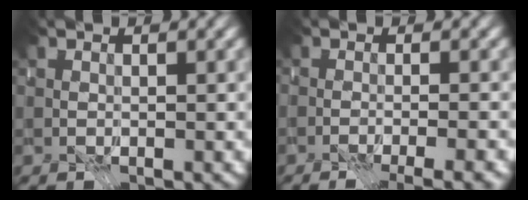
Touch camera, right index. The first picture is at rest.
{"total": 6.1, "force": [-4.4, 1.9, 3.8], "torque": [-0.022, -0.009, -0.063]}